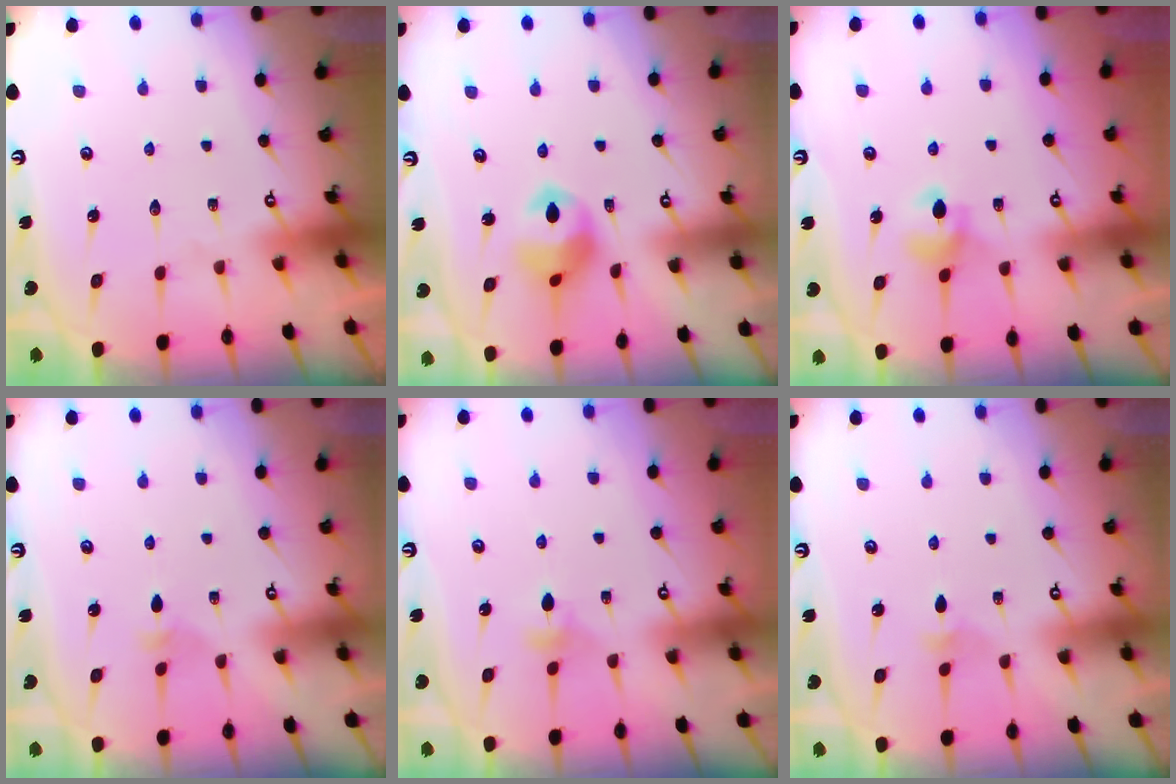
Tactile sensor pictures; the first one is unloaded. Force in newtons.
{"total": 10.2, "press": 10.1, "slide": 1.0}
{"total": 6.0, "press": 6.0, "slide": 0.6}
{"total": 2.2, "press": 2.2, "slide": 0.5}
{"total": 3.6, "press": 3.5, "slide": 1.0}
{"total": 2.9, "press": 2.8, "slide": 0.8}